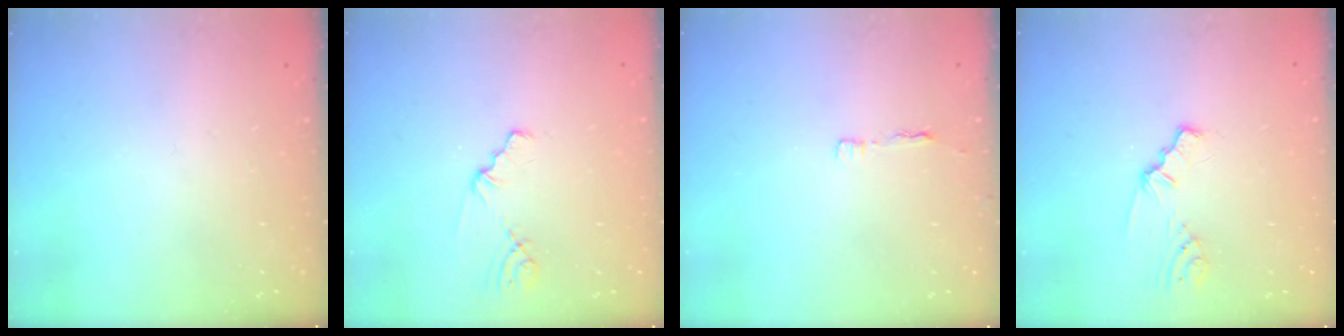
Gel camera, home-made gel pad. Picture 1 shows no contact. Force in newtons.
{"total": 1.6, "press": 1.6, "slide": 0.3}
{"total": 2.9, "press": 2.9, "slide": 0.4}
{"total": 1.2, "press": 1.2, "slide": 0.2}